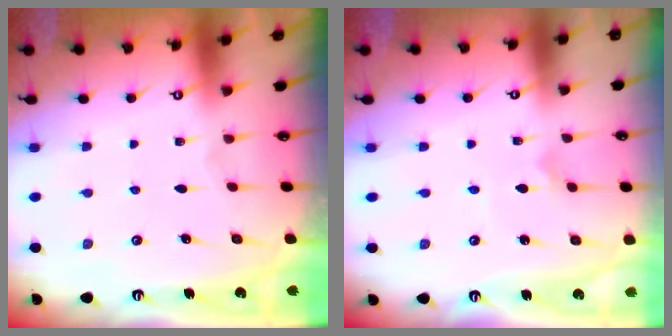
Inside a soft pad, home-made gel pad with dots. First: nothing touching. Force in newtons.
{"total": 2.0, "press": 2.0, "slide": 0.3}